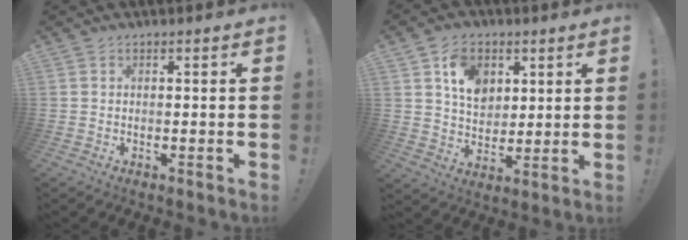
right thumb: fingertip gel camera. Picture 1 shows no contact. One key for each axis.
{"total": 11.5, "fx": 5.2, "fy": 8.7, "fz": 5.4, "tx": -0.080, "ty": -0.017, "tz": 0.100}